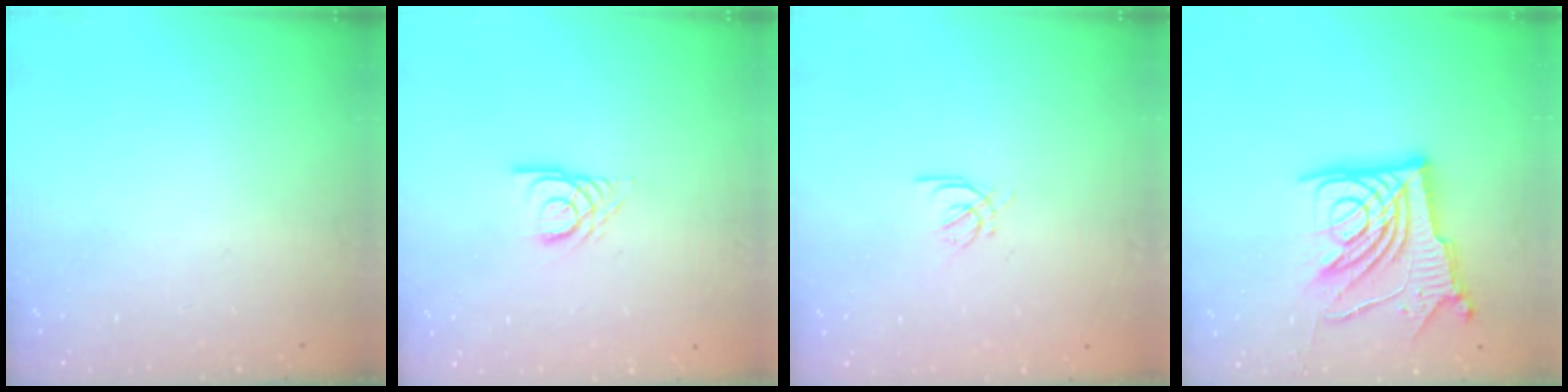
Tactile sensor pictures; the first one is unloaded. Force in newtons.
{"total": 4.5, "press": 4.4, "slide": 0.4}
{"total": 3.2, "press": 3.0, "slide": 0.9}
{"total": 16.7, "press": 16.6, "slide": 2.2}